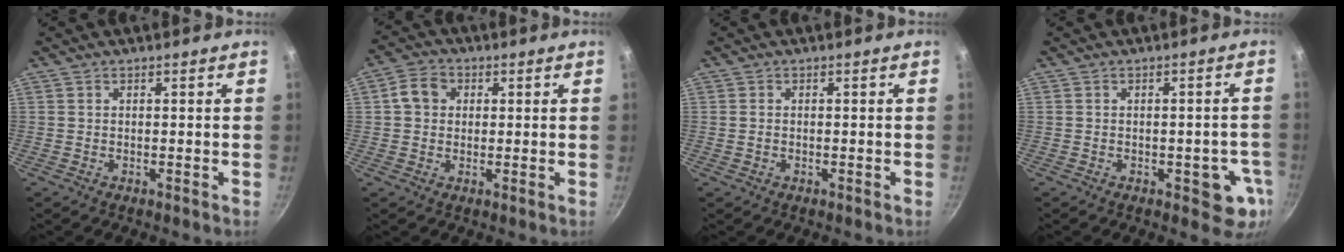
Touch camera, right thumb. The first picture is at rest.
{"total": 5.4, "force": [0.9, 4.6, 2.7], "torque": [-0.030, 0.010, 0.005]}
{"total": 0.9, "force": [-0.1, 0.8, 0.5], "torque": [-0.008, 0.002, -0.003]}
{"total": 6.8, "force": [-2.2, 3.5, 5.5], "torque": [-0.023, 0.010, -0.025]}